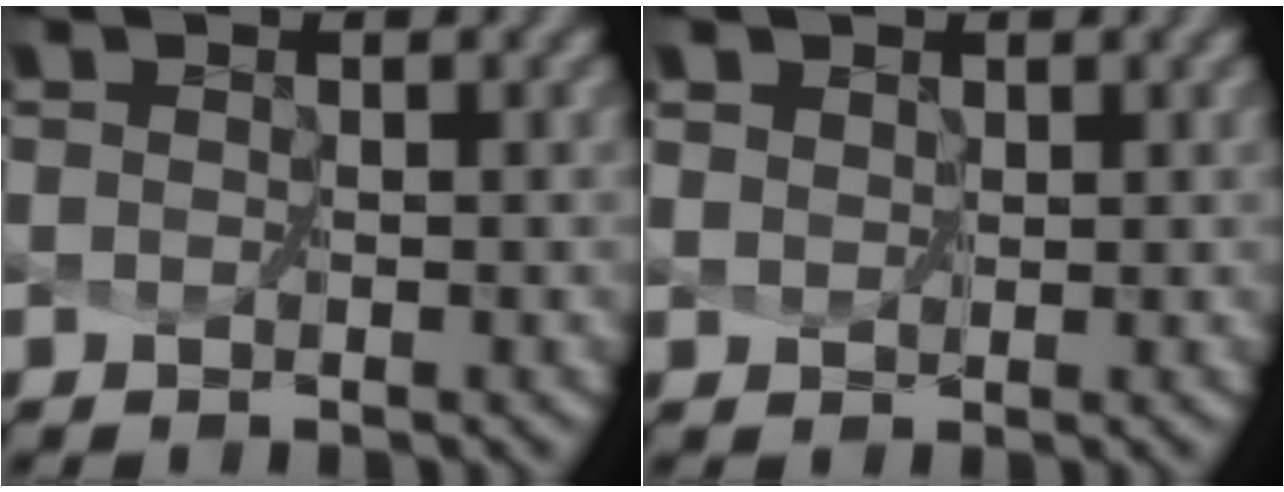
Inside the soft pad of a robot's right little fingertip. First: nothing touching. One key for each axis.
{"total": 3.3, "fx": 1.6, "fy": 2.4, "fz": 1.6, "tx": -0.035, "ty": 0.021, "tz": 0.010}